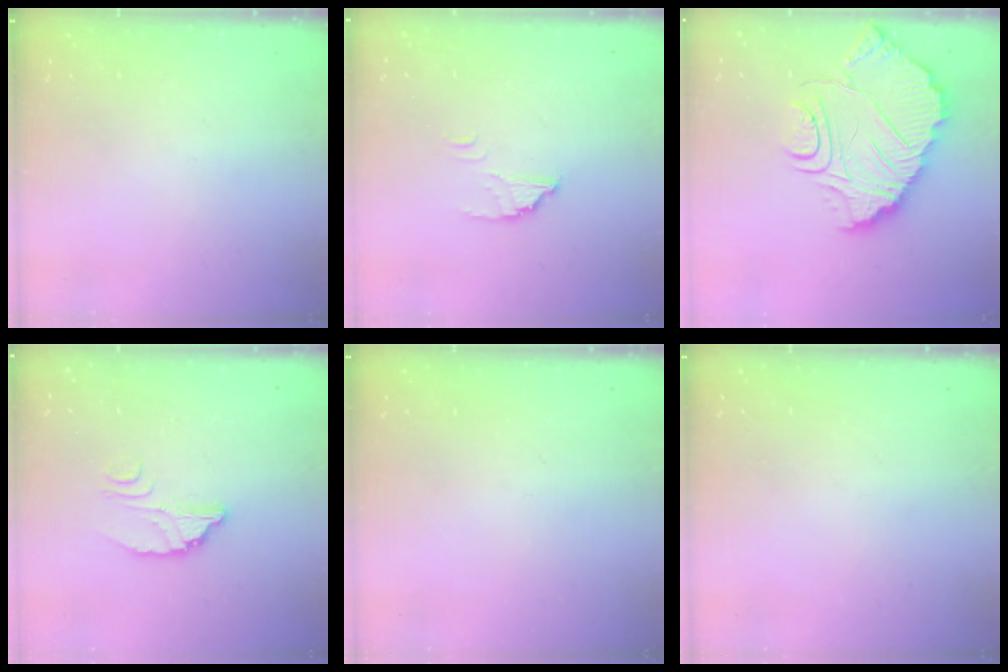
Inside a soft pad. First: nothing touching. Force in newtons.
{"total": 2.8, "press": 2.8, "slide": 0.1}
{"total": 14.6, "press": 14.6, "slide": 1.3}
{"total": 3.7, "press": 3.7, "slide": 0.2}
{"total": 0.0}
{"total": 0.0}